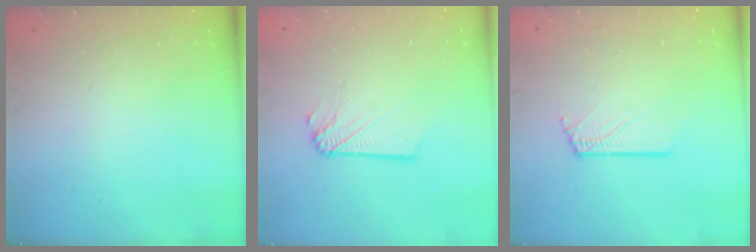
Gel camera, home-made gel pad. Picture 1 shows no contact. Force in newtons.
{"total": 2.6, "press": 2.6, "slide": 0.3}
{"total": 1.0, "press": 1.0, "slide": 0.1}